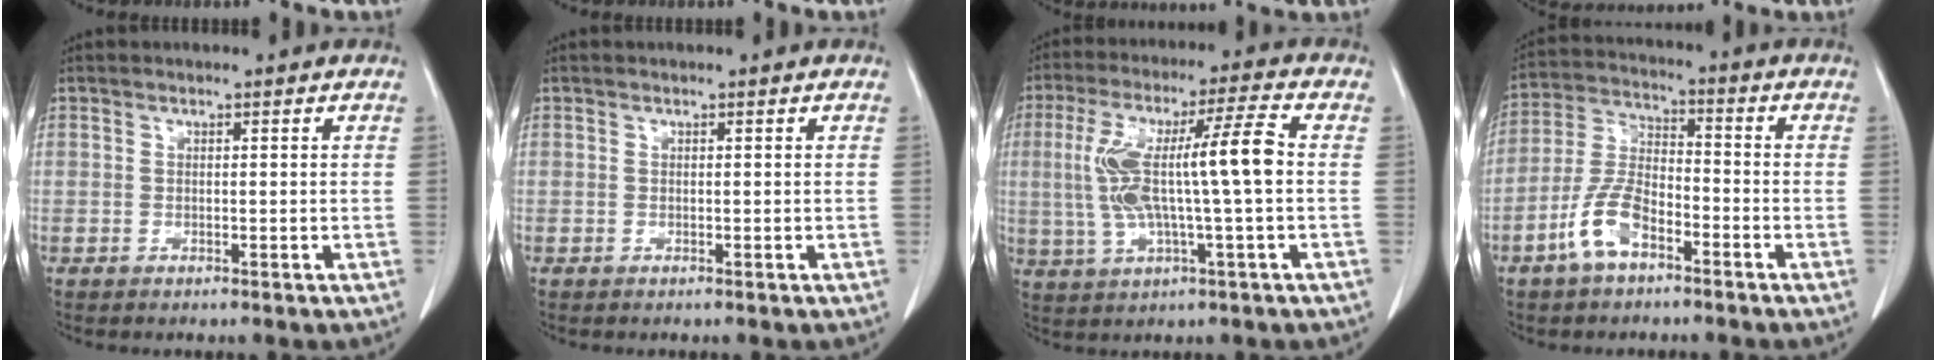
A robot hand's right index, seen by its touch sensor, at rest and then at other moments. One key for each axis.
{"total": 0.0}
{"total": 13.0, "fx": 0.3, "fy": 0.7, "fz": 13.0, "tx": -0.258, "ty": 0.023, "tz": 0.004}
{"total": 8.5, "fx": -4.7, "fy": 3.6, "fz": 6.1, "tx": -0.137, "ty": 0.009, "tz": -0.094}